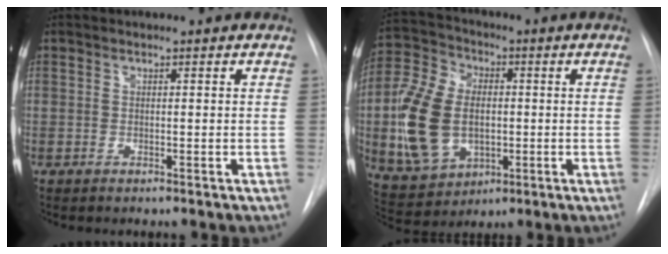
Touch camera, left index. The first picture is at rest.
{"total": 15.0, "force": [-1.1, 10.3, 10.8], "torque": [-0.257, 0.017, -0.008]}